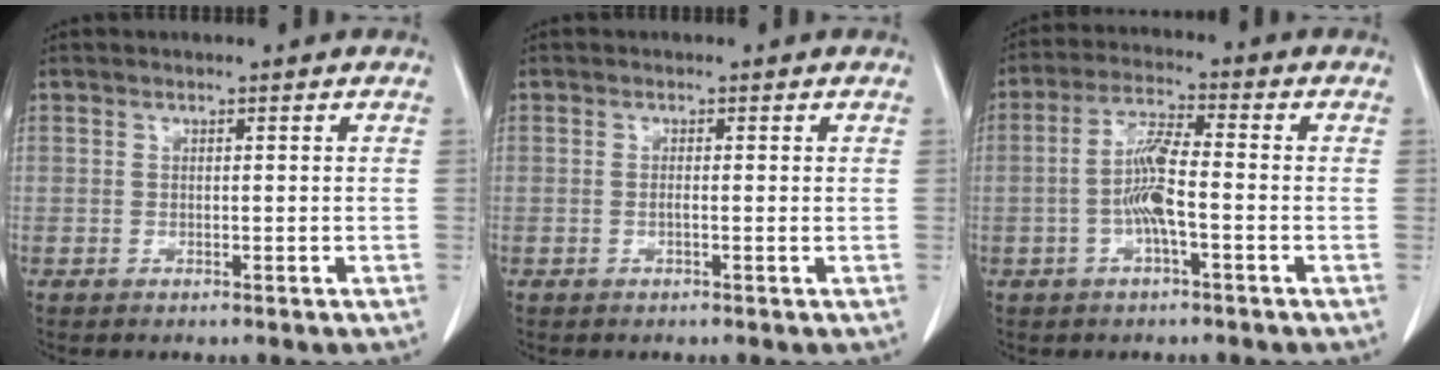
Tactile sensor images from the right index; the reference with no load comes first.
{"total": 0.7, "force": [-0.2, 0.0, 0.6], "torque": [-0.013, 0.000, -0.005]}
{"total": 6.7, "force": [-1.5, 0.9, 6.4], "torque": [-0.133, 0.007, -0.035]}